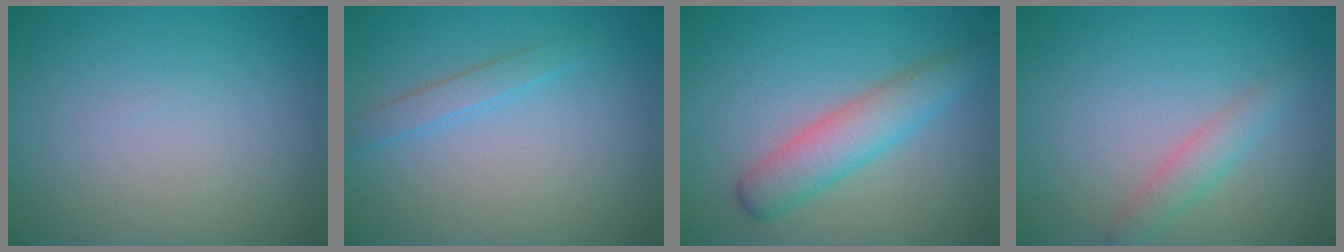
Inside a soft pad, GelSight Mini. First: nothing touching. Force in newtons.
{"total": 1.5, "press": 1.5, "slide": 0.1}
{"total": 4.1, "press": 4.1, "slide": 0.2}
{"total": 2.0, "press": 2.0, "slide": 0.0}